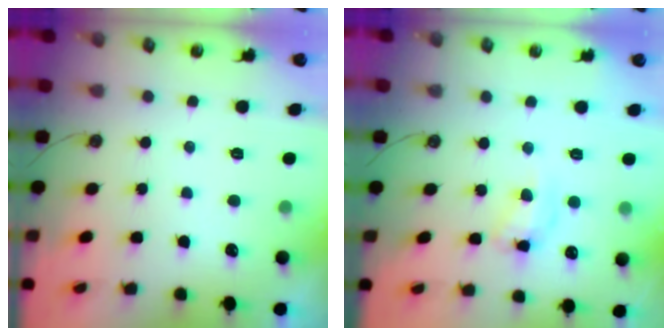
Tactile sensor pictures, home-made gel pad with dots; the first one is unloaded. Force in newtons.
{"total": 10.9, "press": 10.9, "slide": 0.8}